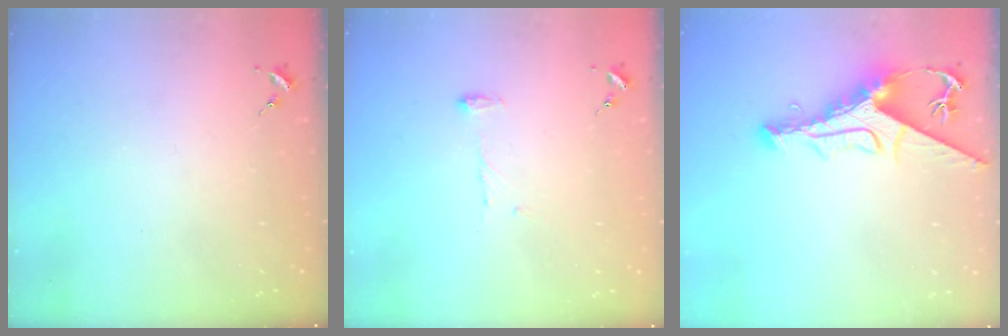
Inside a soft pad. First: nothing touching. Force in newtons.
{"total": 6.9, "press": 6.9, "slide": 0.7}
{"total": 11.5, "press": 11.4, "slide": 1.3}